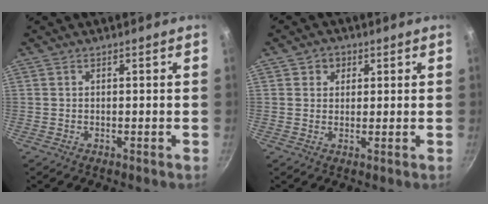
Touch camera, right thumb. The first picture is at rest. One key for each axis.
{"total": 3.0, "fx": 1.1, "fy": 2.7, "fz": 0.8, "tx": 0.008, "ty": -0.001, "tz": 0.013}